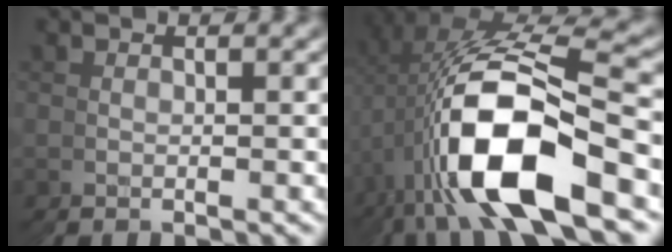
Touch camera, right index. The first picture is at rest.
{"total": 14.2, "force": [1.2, 6.5, 12.5], "torque": [-0.241, 0.017, 0.022]}